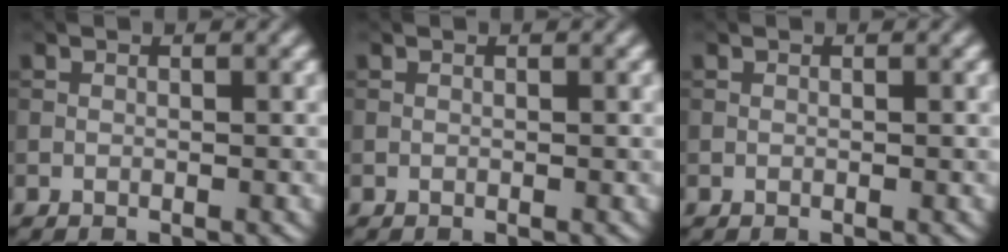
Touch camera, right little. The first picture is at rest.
{"total": 0.0}
{"total": 0.0}